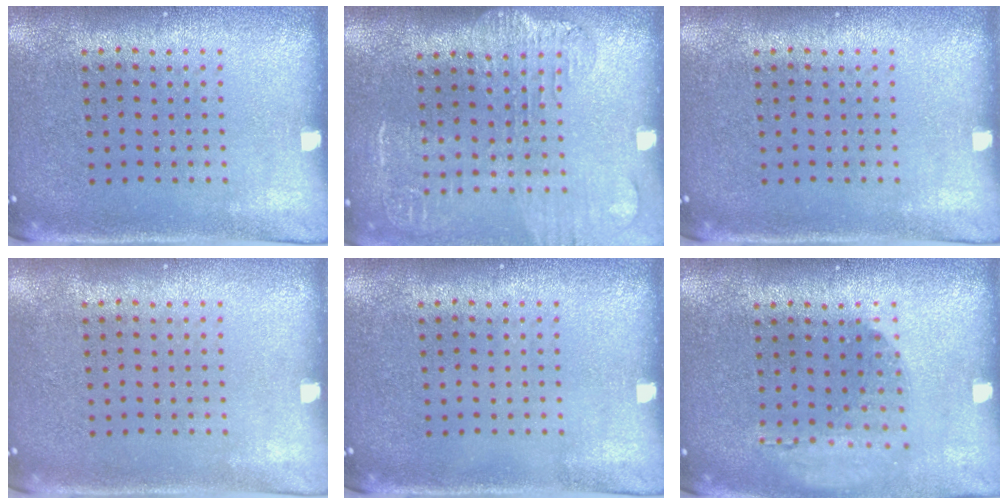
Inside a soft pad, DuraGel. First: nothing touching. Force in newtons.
{"total": 1.8, "press": 1.5, "slide": 0.9}
{"total": 0.0}
{"total": 0.0}
{"total": 0.0}
{"total": 1.2, "press": 1.2, "slide": 0.0}